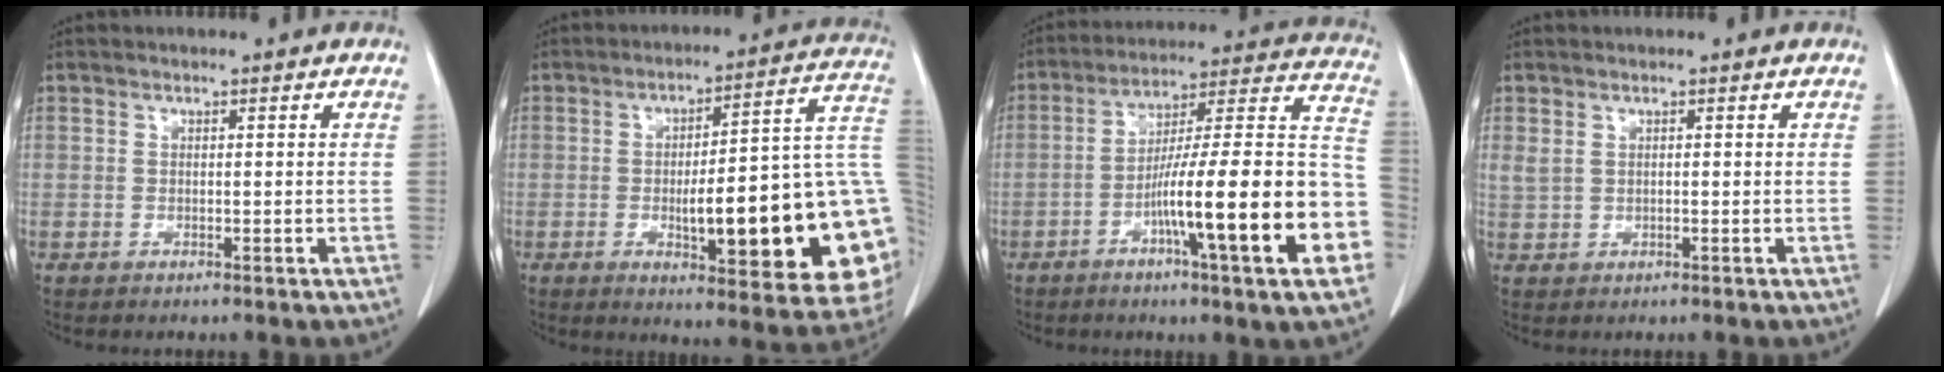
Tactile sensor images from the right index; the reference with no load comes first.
{"total": 24.4, "force": [-3.7, 4.2, 23.8], "torque": [-0.226, 0.017, -0.044]}
{"total": 23.2, "force": [-7.4, 1.0, 21.9], "torque": [-0.258, 0.011, -0.114]}
{"total": 1.5, "force": [0.5, 0.9, 1.1], "torque": [-0.031, 0.005, 0.018]}